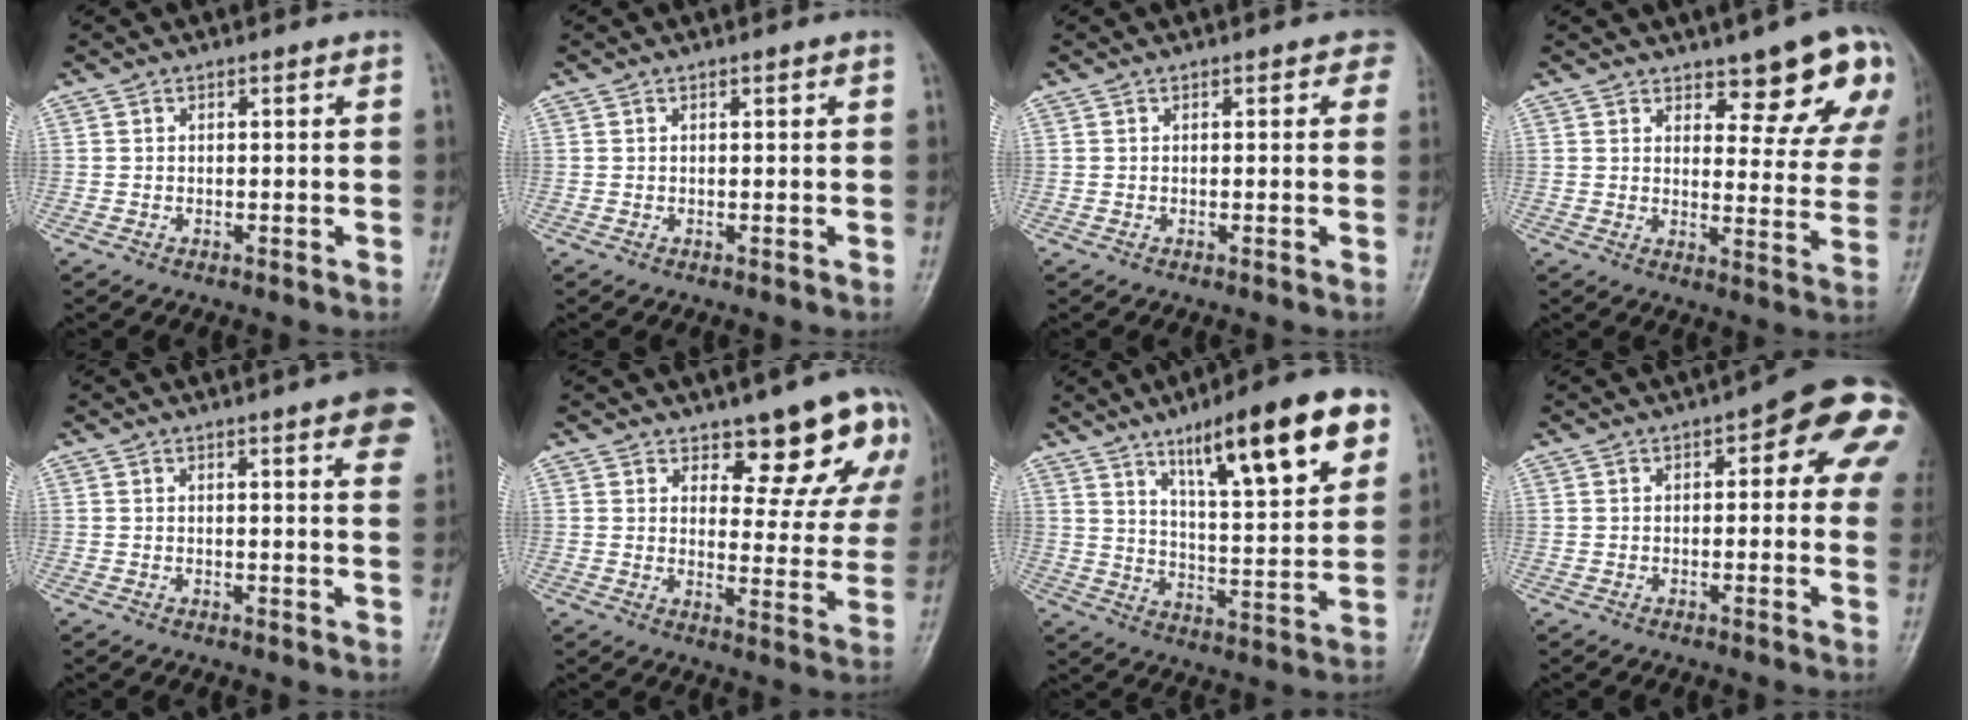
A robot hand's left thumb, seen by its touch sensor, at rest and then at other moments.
{"total": 0.6, "force": [0.3, 0.1, 0.6], "torque": [-0.009, 0.000, 0.004]}
{"total": 2.1, "force": [0.9, 1.3, 1.4], "torque": [0.007, 0.002, 0.004]}
{"total": 12.8, "force": [8.2, 4.5, 8.6], "torque": [-0.058, -0.053, 0.102]}
{"total": 8.6, "force": [4.8, 1.6, 7.0], "torque": [-0.065, -0.008, 0.048]}
{"total": 12.6, "force": [8.6, 5.1, 7.7], "torque": [-0.042, -0.059, 0.109]}
{"total": 20.1, "force": [10.9, 4.4, 16.3], "torque": [-0.219, -0.036, 0.171]}
{"total": 13.2, "force": [4.2, 5.3, 11.3], "torque": [-0.091, 0.007, 0.034]}